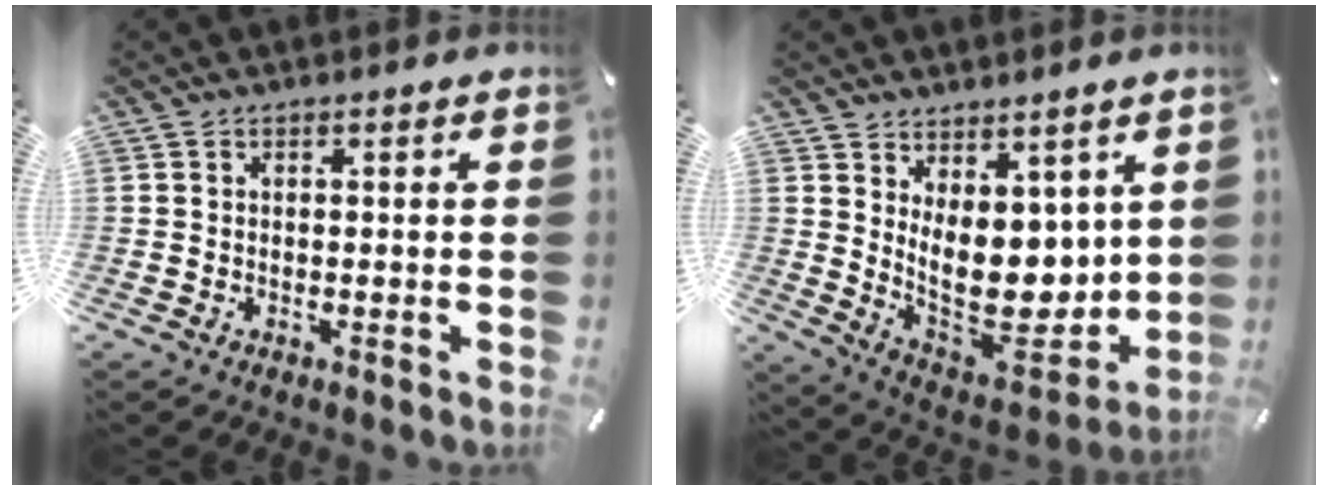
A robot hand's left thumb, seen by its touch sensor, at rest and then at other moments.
{"total": 13.9, "force": [2.7, 9.5, 9.8], "torque": [-0.146, -0.062, 0.060]}